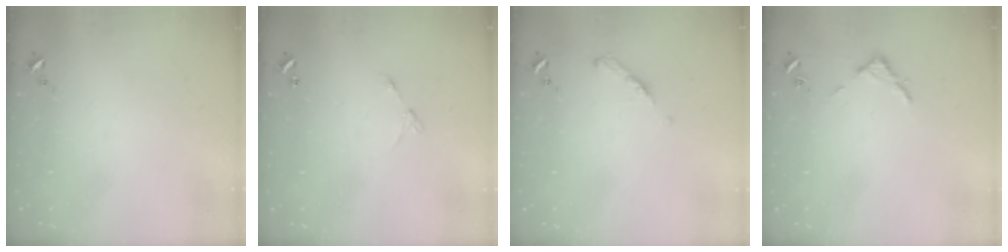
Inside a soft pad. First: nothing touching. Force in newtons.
{"total": 4.6, "press": 4.6, "slide": 0.5}
{"total": 4.9, "press": 4.9, "slide": 0.6}
{"total": 2.8, "press": 2.8, "slide": 0.3}